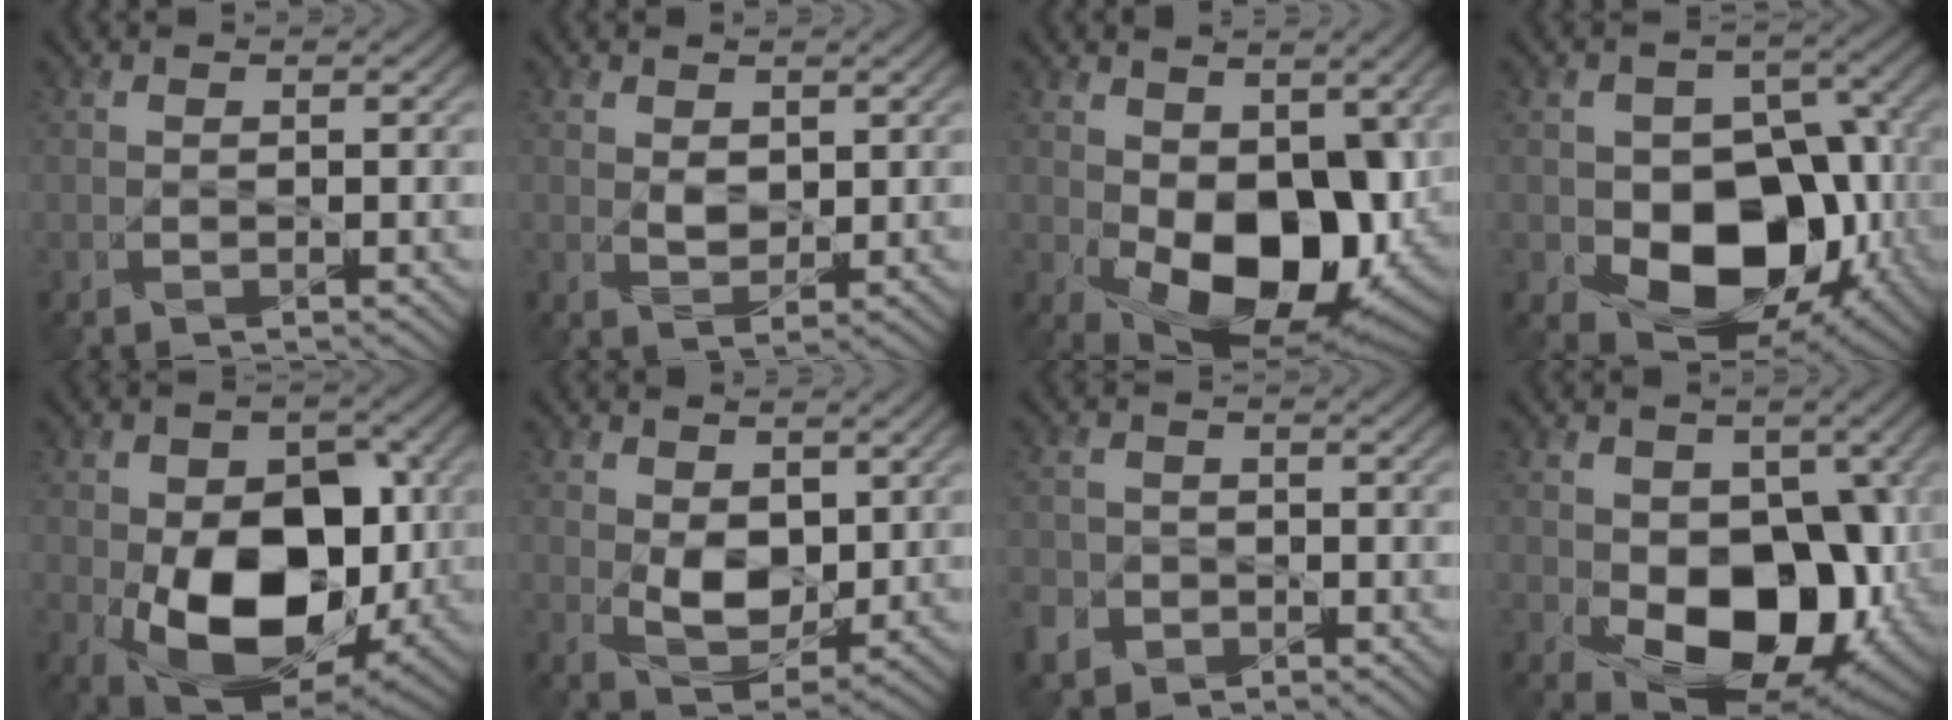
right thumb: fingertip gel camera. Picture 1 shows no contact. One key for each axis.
{"total": 2.2, "fx": 1.1, "fy": 1.5, "fz": 1.3, "tx": -0.032, "ty": -0.004, "tz": 0.022}
{"total": 15.1, "fx": -1.1, "fy": 9.4, "fz": 11.8, "tx": -0.201, "ty": -0.040, "tz": -0.002}
{"total": 13.6, "fx": -3.6, "fy": 9.6, "fz": 9.0, "tx": -0.125, "ty": -0.020, "tz": -0.058}
{"total": 14.7, "fx": -2.2, "fy": 9.6, "fz": 10.9, "tx": -0.173, "ty": -0.022, "tz": -0.036}
{"total": 6.1, "fx": 1.4, "fy": 4.0, "fz": 4.4, "tx": -0.094, "ty": -0.010, "tz": 0.029}
{"total": 3.5, "fx": -2.1, "fy": 2.7, "fz": 1.0, "tx": -0.034, "ty": -0.006, "tz": -0.049}
{"total": 14.1, "fx": -2.3, "fy": 9.2, "fz": 10.4, "tx": -0.159, "ty": -0.030, "tz": -0.029}